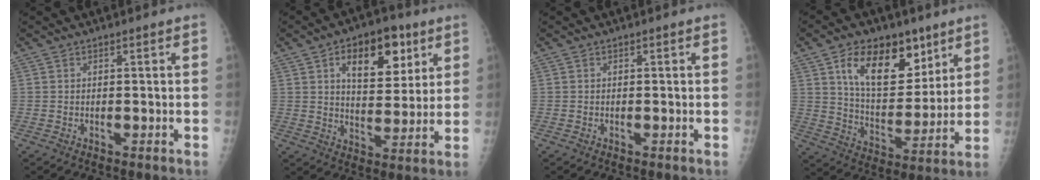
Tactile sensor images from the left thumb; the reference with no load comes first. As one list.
[{"total": 13.9, "force": [6.2, 7.9, 9.6], "torque": [-0.099, -0.020, 0.097]}, {"total": 0.0}, {"total": 17.3, "force": [9.1, 10.0, 10.8], "torque": [-0.125, -0.050, 0.160]}]